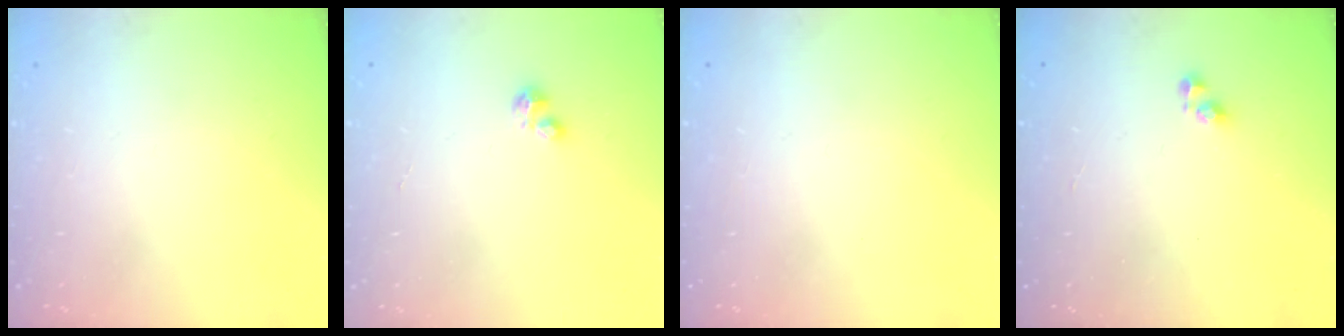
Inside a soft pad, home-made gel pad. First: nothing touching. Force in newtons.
{"total": 1.6, "press": 1.6, "slide": 0.2}
{"total": 0.0}
{"total": 3.3, "press": 3.3, "slide": 0.4}